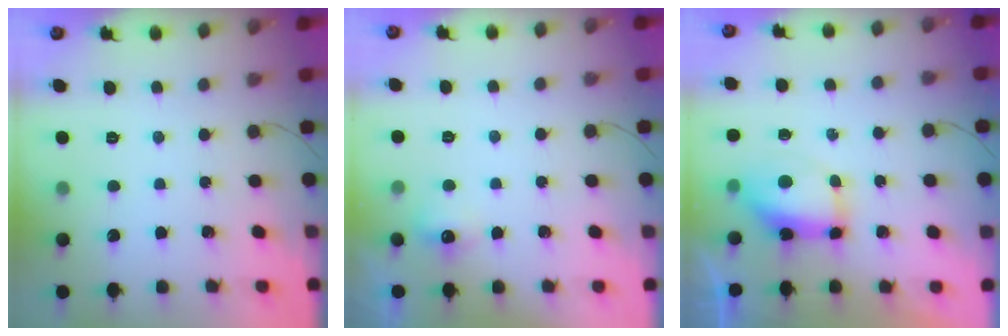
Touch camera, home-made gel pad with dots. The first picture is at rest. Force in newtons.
{"total": 5.4, "press": 5.0, "slide": 2.2}
{"total": 8.0, "press": 7.9, "slide": 1.1}